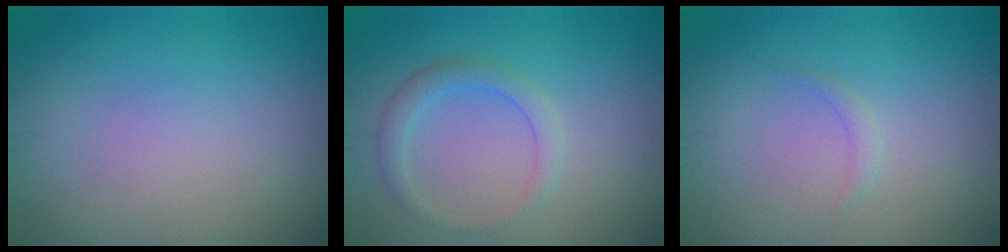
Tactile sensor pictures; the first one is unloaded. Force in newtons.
{"total": 2.2, "press": 2.2, "slide": 0.1}
{"total": 0.7, "press": 0.7, "slide": 0.0}